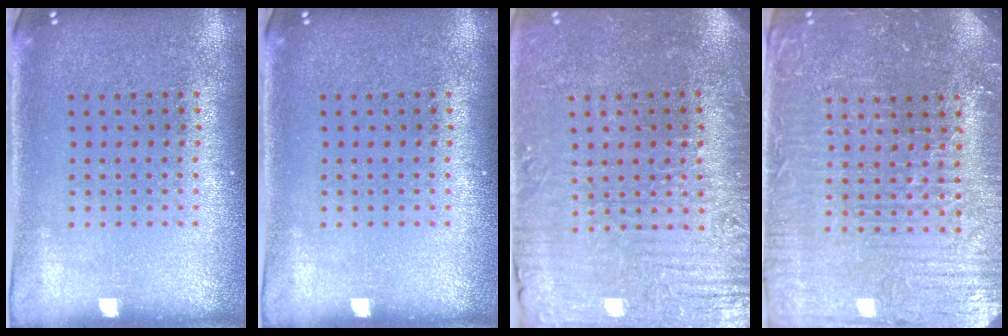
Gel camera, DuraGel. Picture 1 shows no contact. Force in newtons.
{"total": 0.0}
{"total": 3.8, "press": 3.6, "slide": 1.3}
{"total": 4.7, "press": 4.4, "slide": 1.5}